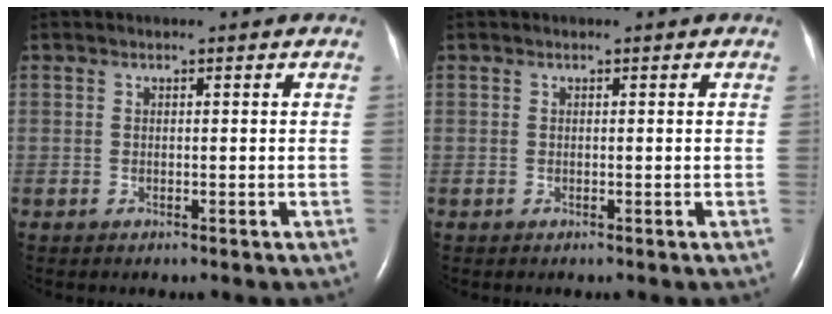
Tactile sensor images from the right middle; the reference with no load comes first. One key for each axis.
{"total": 0.0}